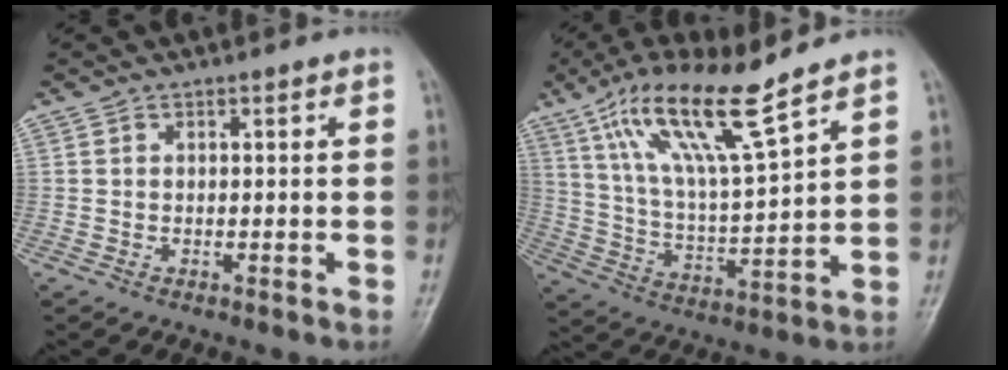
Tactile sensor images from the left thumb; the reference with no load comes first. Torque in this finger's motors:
{"motor_torque": [0.17, 0.62, 1.58, -1.18, 0.57]}